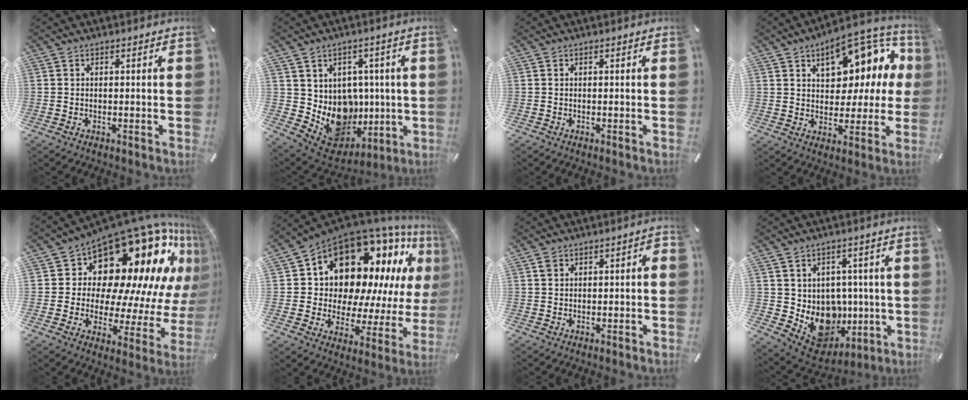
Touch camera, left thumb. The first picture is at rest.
{"total": 12.4, "force": [0.8, 11.6, 4.4], "torque": [-0.086, -0.036, 0.047]}
{"total": 0.0}
{"total": 16.1, "force": [7.8, 9.5, 10.4], "torque": [-0.127, -0.055, 0.132]}
{"total": 21.7, "force": [14.3, 11.3, 11.8], "torque": [-0.159, -0.141, 0.247]}
{"total": 18.0, "force": [10.8, 11.1, 9.3], "torque": [-0.142, -0.099, 0.191]}
{"total": 1.9, "force": [-0.4, 1.5, 1.1], "torque": [-0.013, 0.005, -0.010]}
{"total": 11.4, "force": [-0.6, 10.5, 4.6], "torque": [-0.079, -0.027, 0.009]}